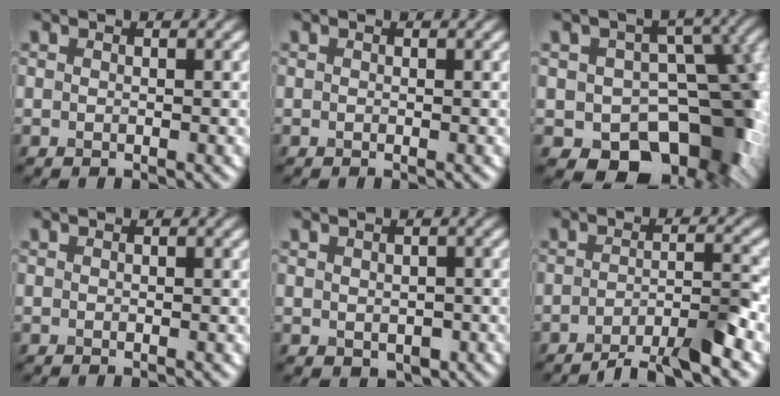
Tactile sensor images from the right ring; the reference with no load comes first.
{"total": 0.0}
{"total": 11.8, "force": [-3.9, 8.1, 7.6], "torque": [-0.078, -0.014, -0.060]}
{"total": 0.0}
{"total": 1.9, "force": [-0.3, 1.5, 1.2], "torque": [-0.017, -0.009, 0.001]}
{"total": 5.1, "force": [-3.5, 0.9, 3.5], "torque": [-0.043, 0.009, -0.064]}